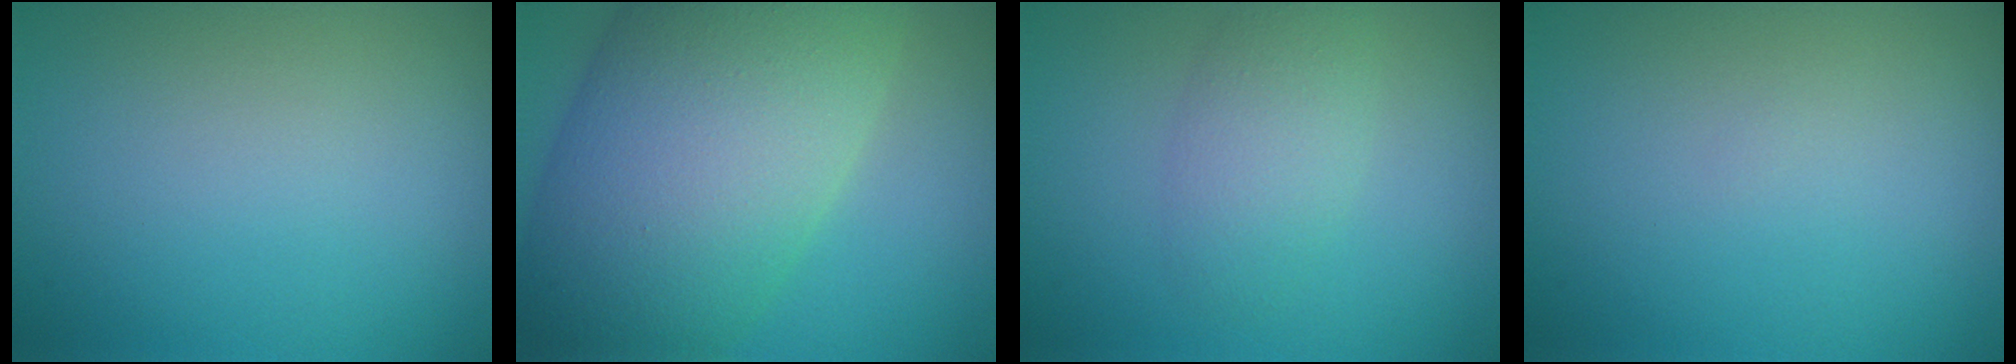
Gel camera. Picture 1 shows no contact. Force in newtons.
{"total": 14.4, "press": 14.4, "slide": 0.6}
{"total": 2.8, "press": 2.8, "slide": 0.1}
{"total": 0.0}